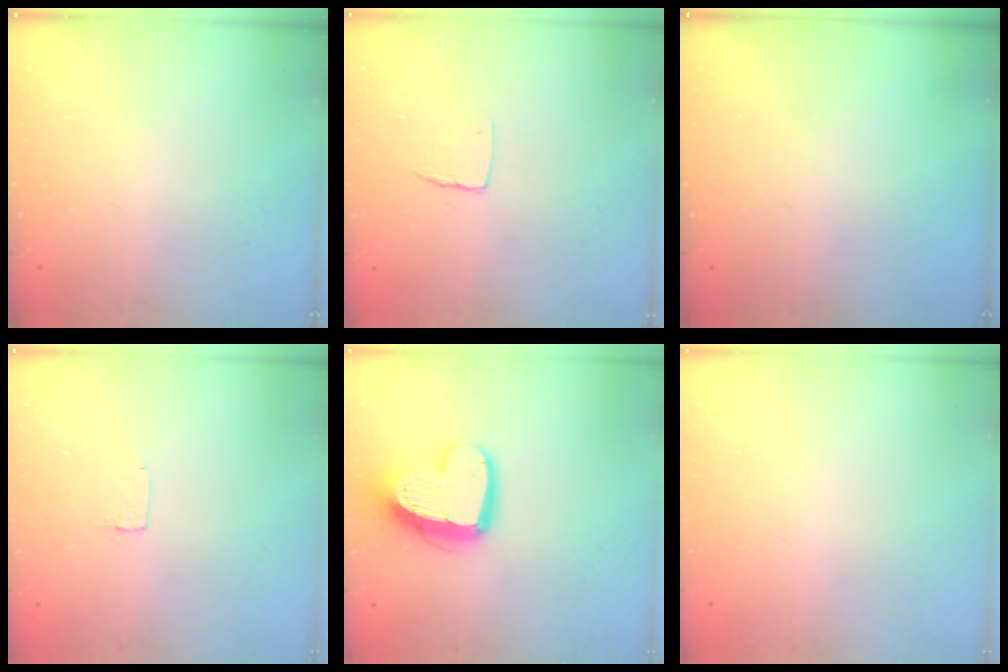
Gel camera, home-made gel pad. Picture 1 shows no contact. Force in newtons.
{"total": 5.1, "press": 5.1, "slide": 0.4}
{"total": 0.0}
{"total": 1.7, "press": 1.7, "slide": 0.1}
{"total": 15.0, "press": 14.9, "slide": 1.3}
{"total": 0.0}